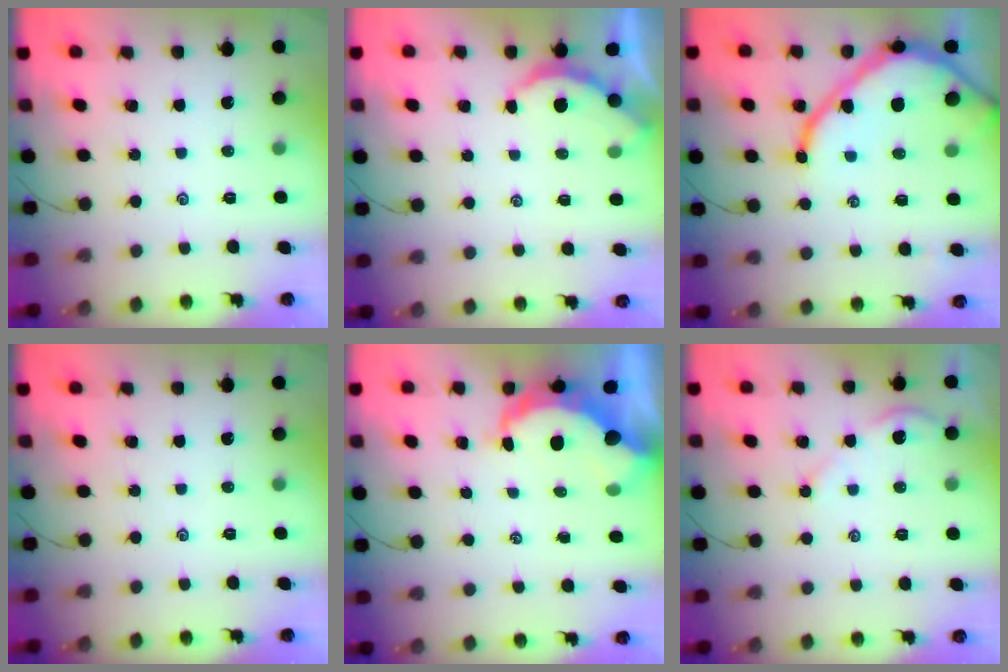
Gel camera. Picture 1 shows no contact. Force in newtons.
{"total": 2.3, "press": 2.3, "slide": 0.3}
{"total": 15.9, "press": 15.7, "slide": 1.8}
{"total": 0.0}
{"total": 8.9, "press": 8.8, "slide": 0.9}
{"total": 4.0, "press": 4.0, "slide": 0.4}